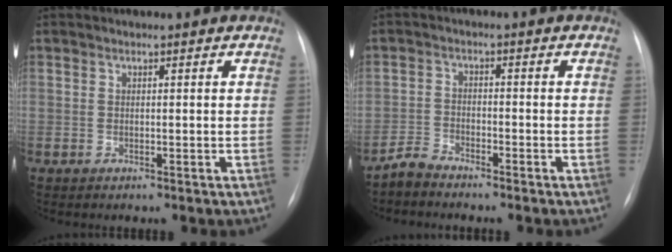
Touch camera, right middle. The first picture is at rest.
{"total": 2.9, "force": [-2.8, 0.4, 0.3], "torque": [-0.012, -0.010, -0.058]}